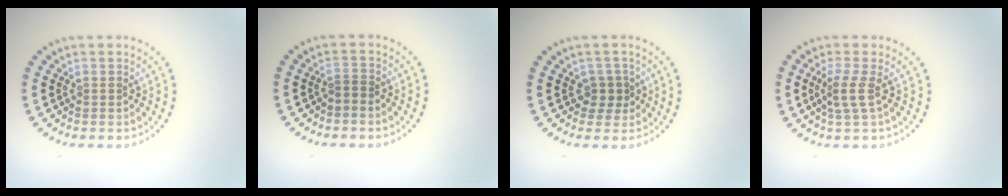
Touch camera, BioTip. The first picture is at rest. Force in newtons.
{"total": 0.6, "press": 0.4, "slide": 0.5}
{"total": 1.7, "press": 1.5, "slide": 0.9}
{"total": 2.1, "press": 1.6, "slide": 1.3}